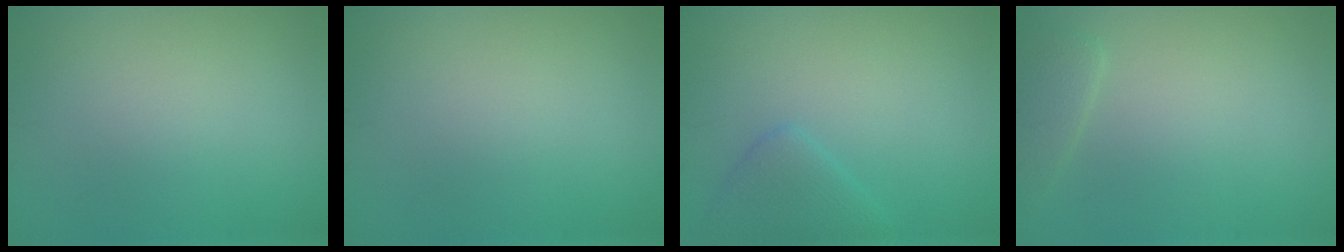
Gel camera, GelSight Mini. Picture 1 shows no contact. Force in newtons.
{"total": 0.0}
{"total": 2.3, "press": 2.3, "slide": 0.1}
{"total": 1.6, "press": 1.6, "slide": 0.2}